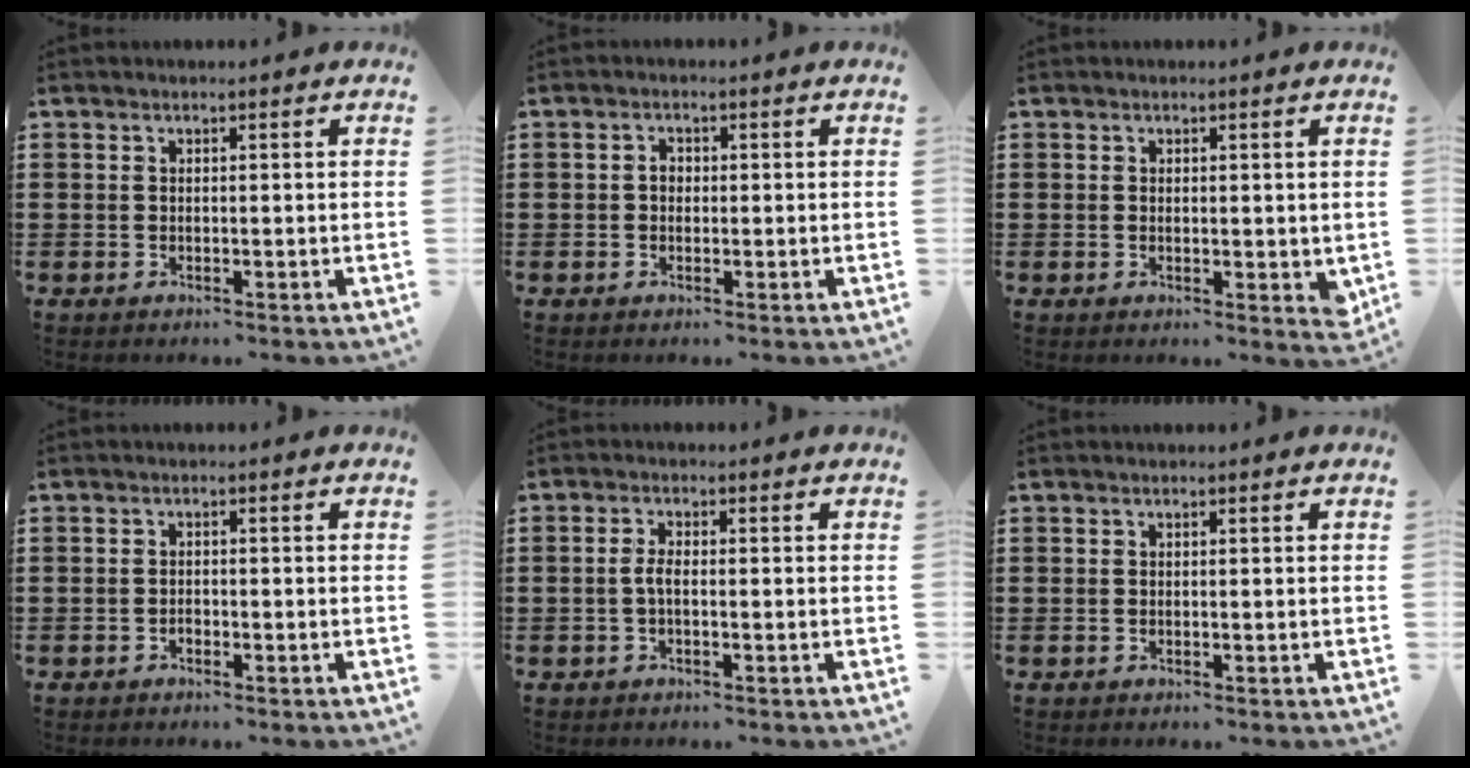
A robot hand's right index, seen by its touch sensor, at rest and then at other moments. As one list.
[{"total": 1.6, "force": [-0.1, 1.1, 1.1], "torque": [-0.021, 0.005, -0.003]}, {"total": 1.4, "force": [0.3, 0.9, 1.1], "torque": [-0.013, 0.003, 0.003]}, {"total": 0.9, "force": [-0.6, 0.5, 0.4], "torque": [-0.010, -0.002, -0.011]}, {"total": 2.2, "force": [-0.5, 0.6, 2.1], "torque": [-0.053, -0.003, -0.015]}, {"total": 0.0}]